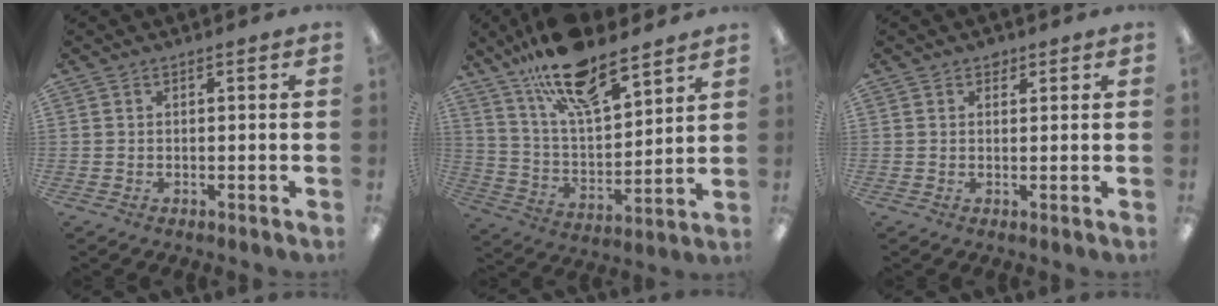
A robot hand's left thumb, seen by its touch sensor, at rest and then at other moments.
{"total": 18.9, "force": [14.3, 6.5, 10.6], "torque": [-0.190, -0.079, 0.249]}
{"total": 1.6, "force": [1.2, 0.9, 0.5], "torque": [-0.001, -0.002, 0.021]}